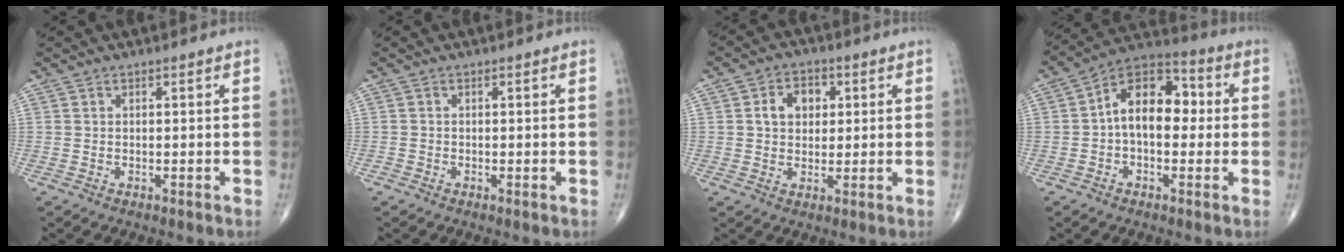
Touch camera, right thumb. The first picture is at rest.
{"total": 0.6, "force": [-0.3, 0.3, 0.3], "torque": [-0.004, -0.001, -0.011]}
{"total": 6.5, "force": [1.5, 4.9, 4.0], "torque": [-0.041, 0.006, 0.020]}
{"total": 12.6, "force": [0.4, 7.8, 9.9], "torque": [-0.130, 0.039, -0.008]}